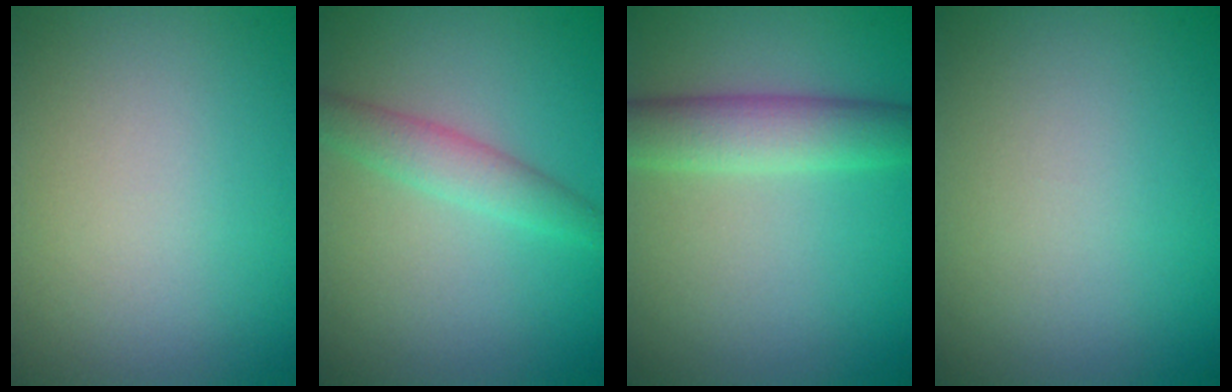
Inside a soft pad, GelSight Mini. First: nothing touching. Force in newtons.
{"total": 2.7, "press": 2.7, "slide": 0.0}
{"total": 4.3, "press": 4.3, "slide": 0.0}
{"total": 0.0}